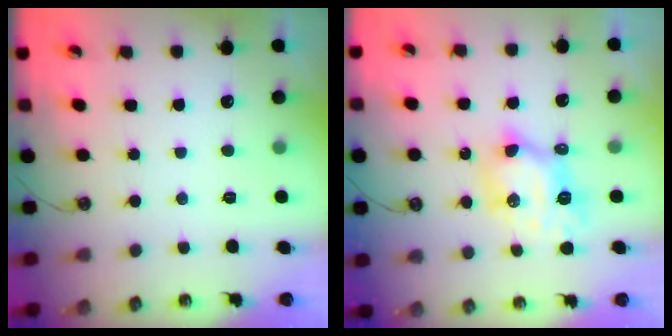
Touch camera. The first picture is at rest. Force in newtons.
{"total": 7.2, "press": 7.2, "slide": 0.6}